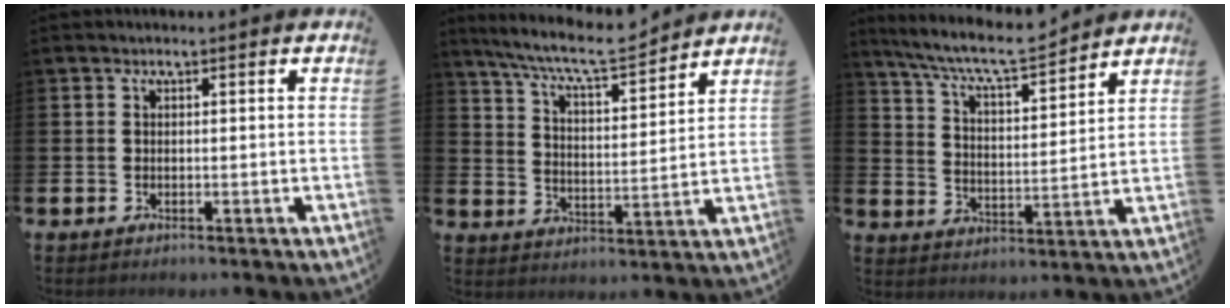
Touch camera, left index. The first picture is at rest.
{"total": 8.6, "force": [7.9, 0.9, 3.2], "torque": [-0.089, -0.048, 0.141]}
{"total": 7.9, "force": [7.4, 0.7, 2.7], "torque": [-0.088, -0.046, 0.132]}